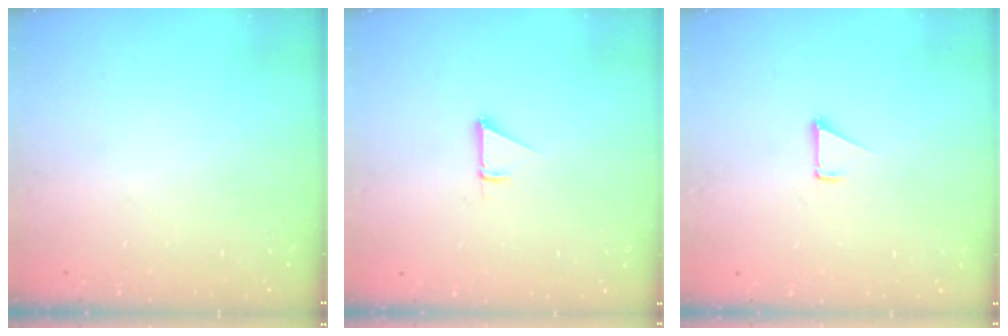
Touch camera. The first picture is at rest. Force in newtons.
{"total": 0.9, "press": 0.9, "slide": 0.1}
{"total": 1.1, "press": 1.1, "slide": 0.1}